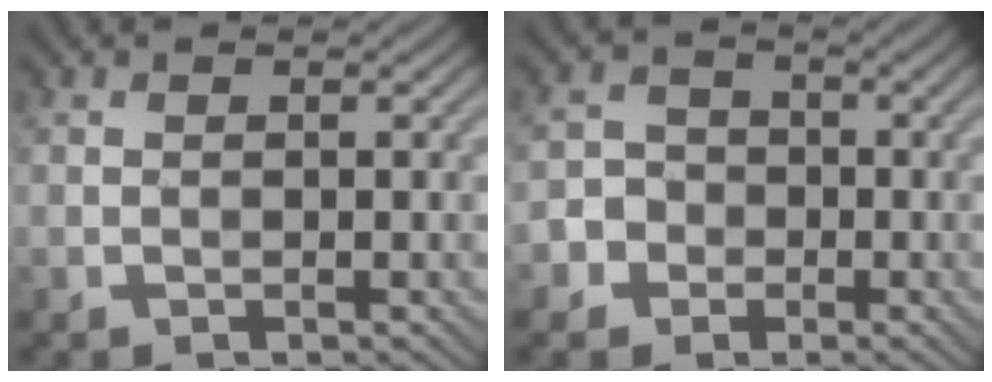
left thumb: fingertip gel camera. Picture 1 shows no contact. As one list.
[{"total": 4.0, "force": [-1.7, 3.6, 0.6], "torque": [-0.004, 0.003, -0.046]}]